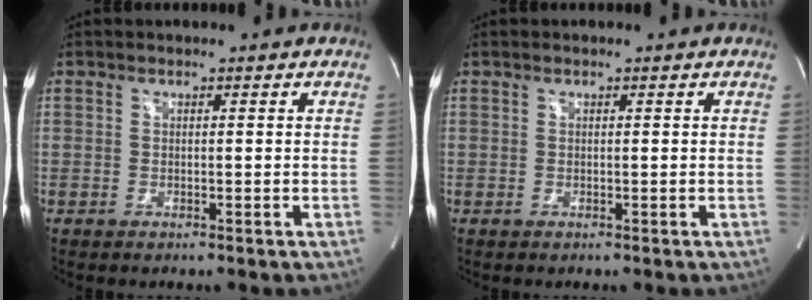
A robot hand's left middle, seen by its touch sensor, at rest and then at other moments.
{"total": 0.0}